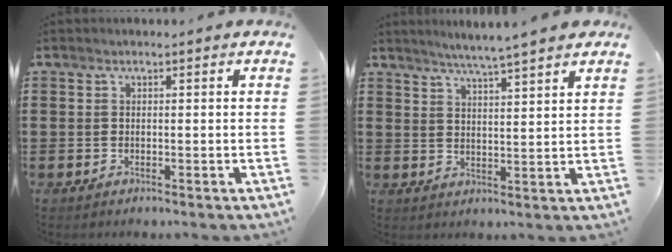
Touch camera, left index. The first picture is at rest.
{"total": 4.1, "force": [3.7, -0.9, 1.4], "torque": [-0.041, -0.017, 0.064]}